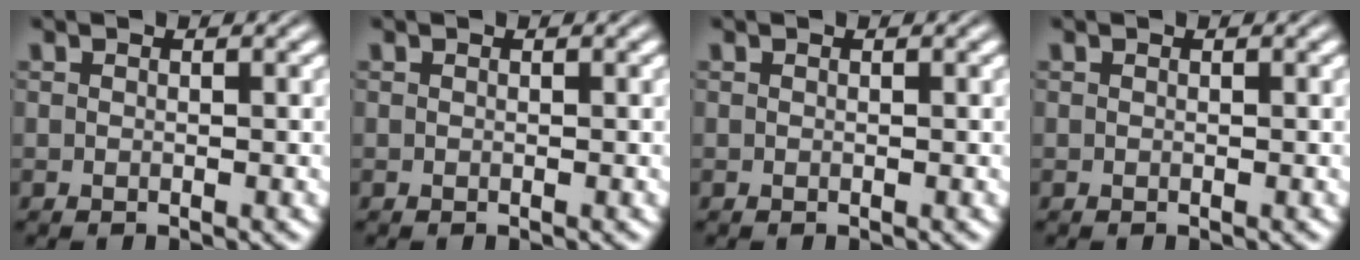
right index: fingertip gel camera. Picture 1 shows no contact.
{"total": 0.0}
{"total": 0.0}
{"total": 0.0}